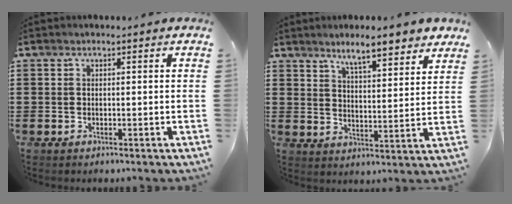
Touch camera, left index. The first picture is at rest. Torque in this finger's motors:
{"motor_torque": [2.14, 0.00, 0.49, 0.14]}